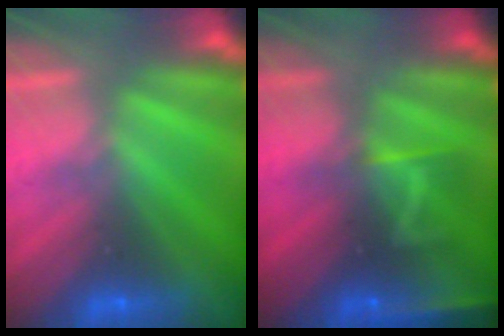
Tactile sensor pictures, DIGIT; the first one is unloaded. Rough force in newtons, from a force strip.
{"total": 7.8}